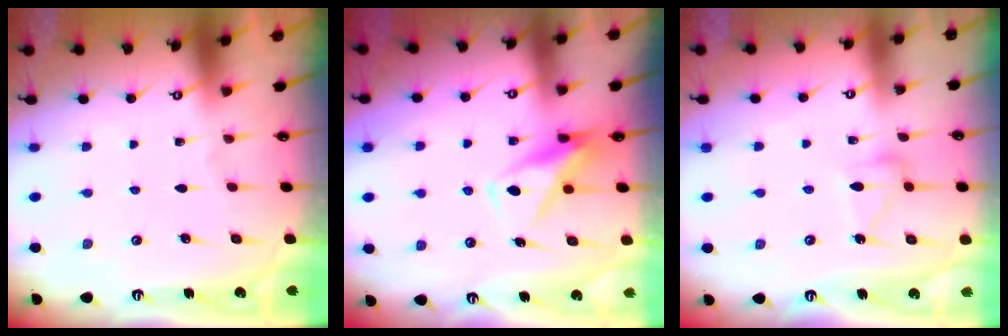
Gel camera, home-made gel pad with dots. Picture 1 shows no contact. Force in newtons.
{"total": 8.5, "press": 8.5, "slide": 0.8}
{"total": 10.3, "press": 10.3, "slide": 0.5}